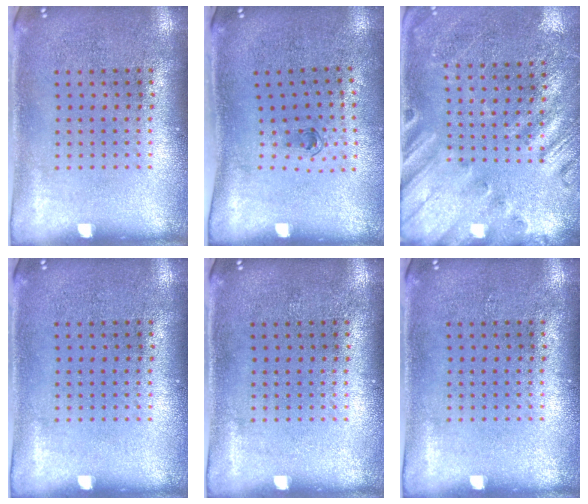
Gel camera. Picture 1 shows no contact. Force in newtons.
{"total": 0.6, "press": 0.3, "slide": 0.6}
{"total": 2.2, "press": 2.0, "slide": 1.0}
{"total": 0.0}
{"total": 0.0}
{"total": 0.0}